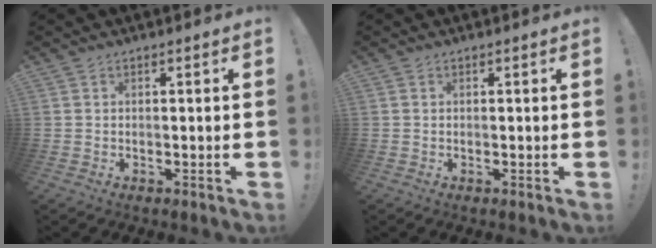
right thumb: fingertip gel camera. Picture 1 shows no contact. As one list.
[{"total": 0.0}]